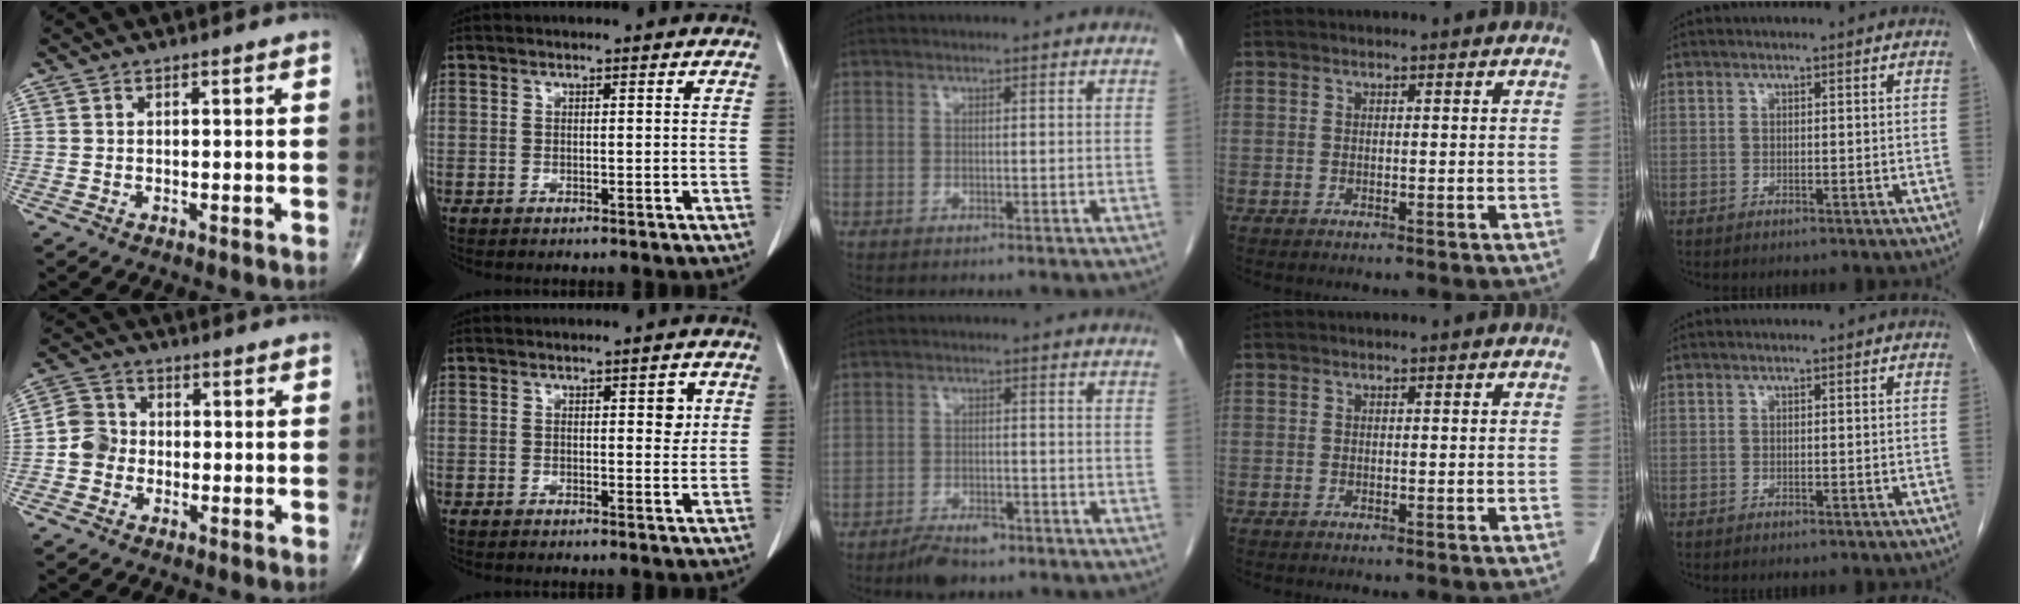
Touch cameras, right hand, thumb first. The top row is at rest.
{"thumb": {"total": 5.0, "force": [-1.2, 4.5, 1.9], "torque": [-0.021, 0.014, -0.034]}, "index": {"total": 2.5, "force": [0.7, 1.1, 2.1], "torque": [-0.025, 0.002, 0.009]}, "middle": {"total": 4.3, "force": [-3.2, 1.5, 2.4], "torque": [-0.044, -0.001, -0.050]}}